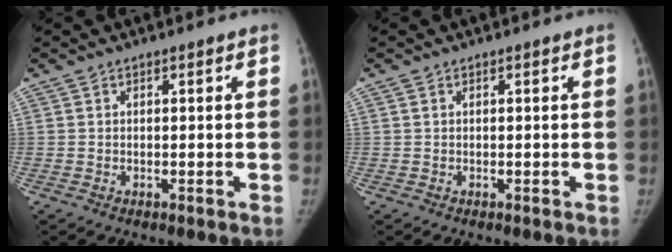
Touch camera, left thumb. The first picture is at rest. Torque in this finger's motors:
{"motor_torque": [-0.15, -0.08, -0.21, 0.27, -0.02]}